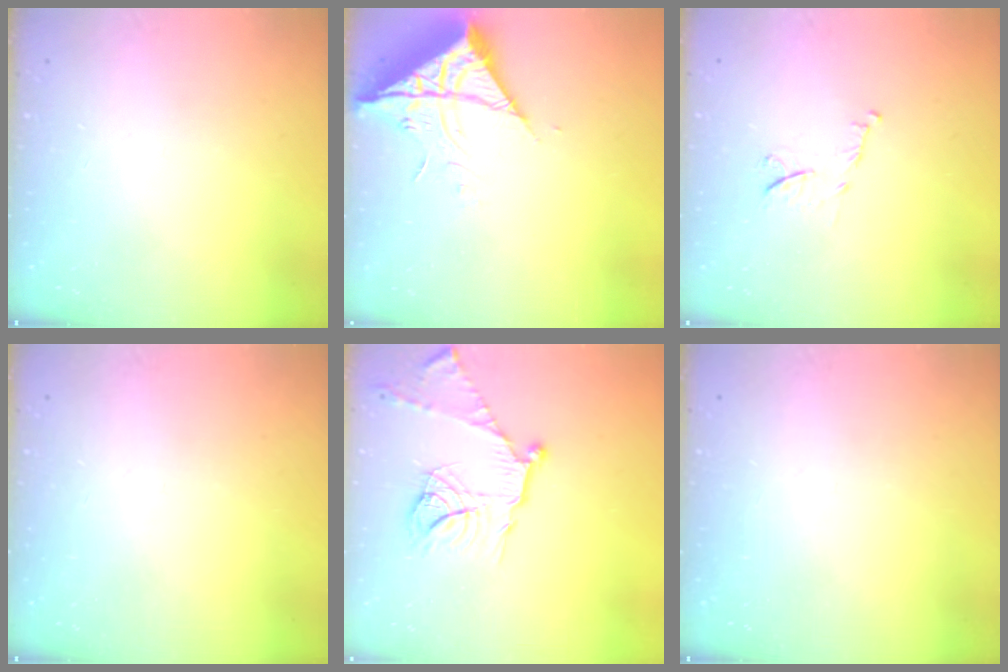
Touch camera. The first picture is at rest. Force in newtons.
{"total": 11.9, "press": 11.8, "slide": 1.4}
{"total": 7.5, "press": 7.4, "slide": 0.3}
{"total": 0.0}
{"total": 16.0, "press": 16.0, "slide": 1.4}
{"total": 0.0}